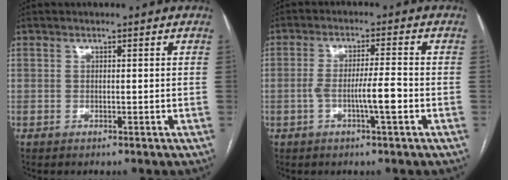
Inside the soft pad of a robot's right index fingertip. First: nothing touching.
{"total": 5.5, "force": [-1.8, -0.2, 5.2], "torque": [-0.095, 0.002, -0.031]}